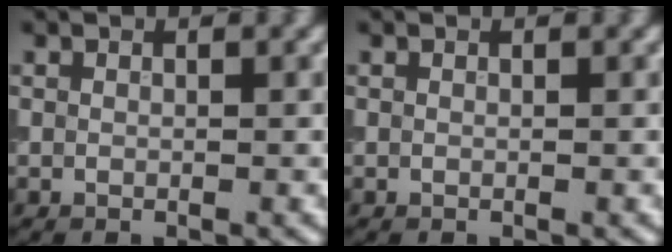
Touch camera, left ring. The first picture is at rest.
{"total": 0.0}